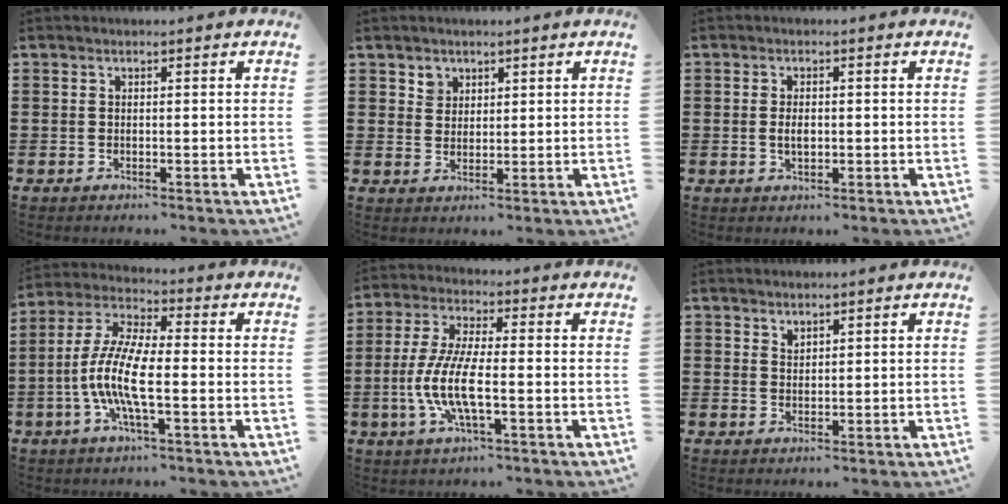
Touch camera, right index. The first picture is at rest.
{"total": 2.5, "force": [1.6, 1.9, 0.1], "torque": [-0.011, 0.007, 0.031]}
{"total": 2.1, "force": [-0.2, 0.9, 1.9], "torque": [-0.036, 0.003, -0.004]}
{"total": 9.4, "force": [-2.6, 2.2, 8.7], "torque": [-0.203, -0.015, -0.058]}
{"total": 8.6, "force": [-2.7, 2.1, 7.9], "torque": [-0.180, -0.017, -0.057]}
{"total": 1.3, "force": [1.3, 0.4, -0.1], "torque": [-0.001, -0.002, 0.026]}